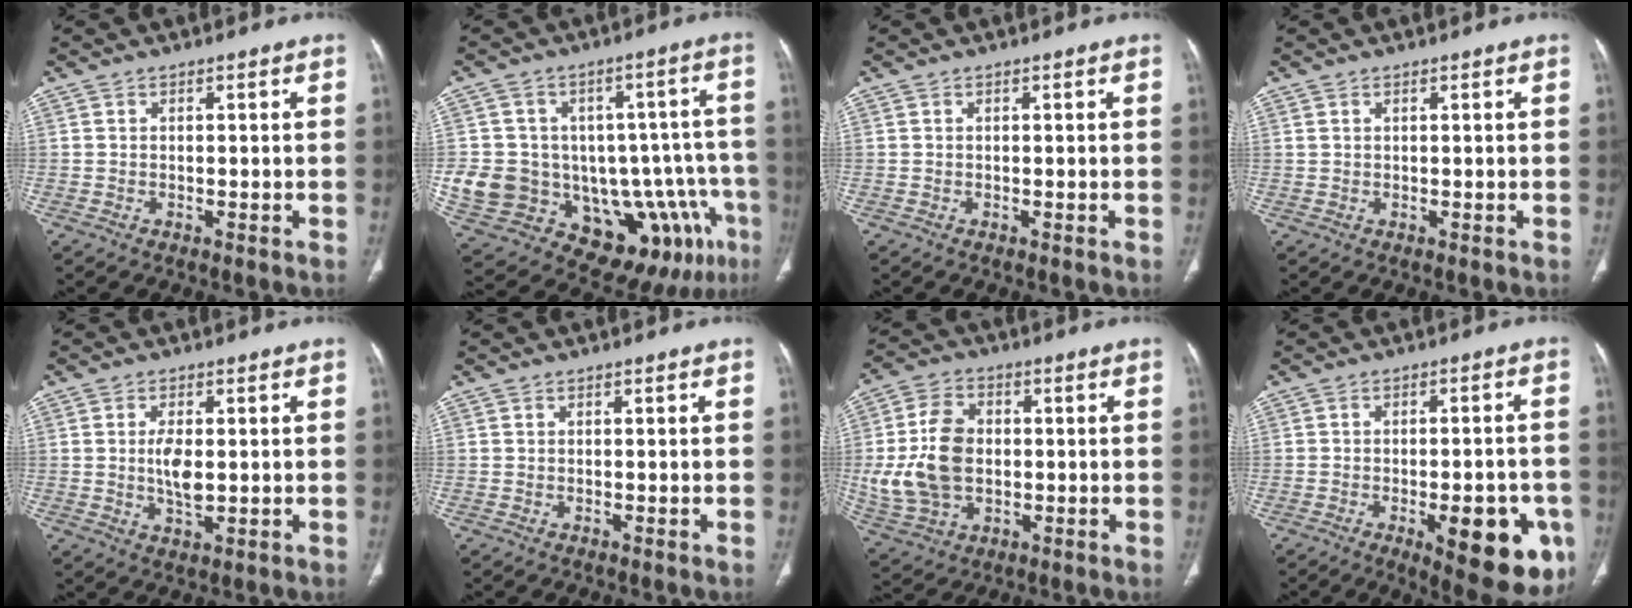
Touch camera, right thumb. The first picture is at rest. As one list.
[{"total": 22.6, "force": [-6.3, 15.2, 15.5], "torque": [-0.237, 0.044, -0.059]}, {"total": 0.0}, {"total": 0.5, "force": [0.3, 0.2, 0.3], "torque": [-0.010, 0.008, 0.010]}, {"total": 5.2, "force": [0.2, 2.5, 4.6], "torque": [-0.088, -0.008, 0.007]}, {"total": 0.0}, {"total": 14.5, "force": [-0.2, 10.3, 10.2], "torque": [-0.192, 0.008, 0.008]}, {"total": 16.7, "force": [-6.1, 6.3, 14.2], "torque": [-0.130, 0.012, -0.063]}]